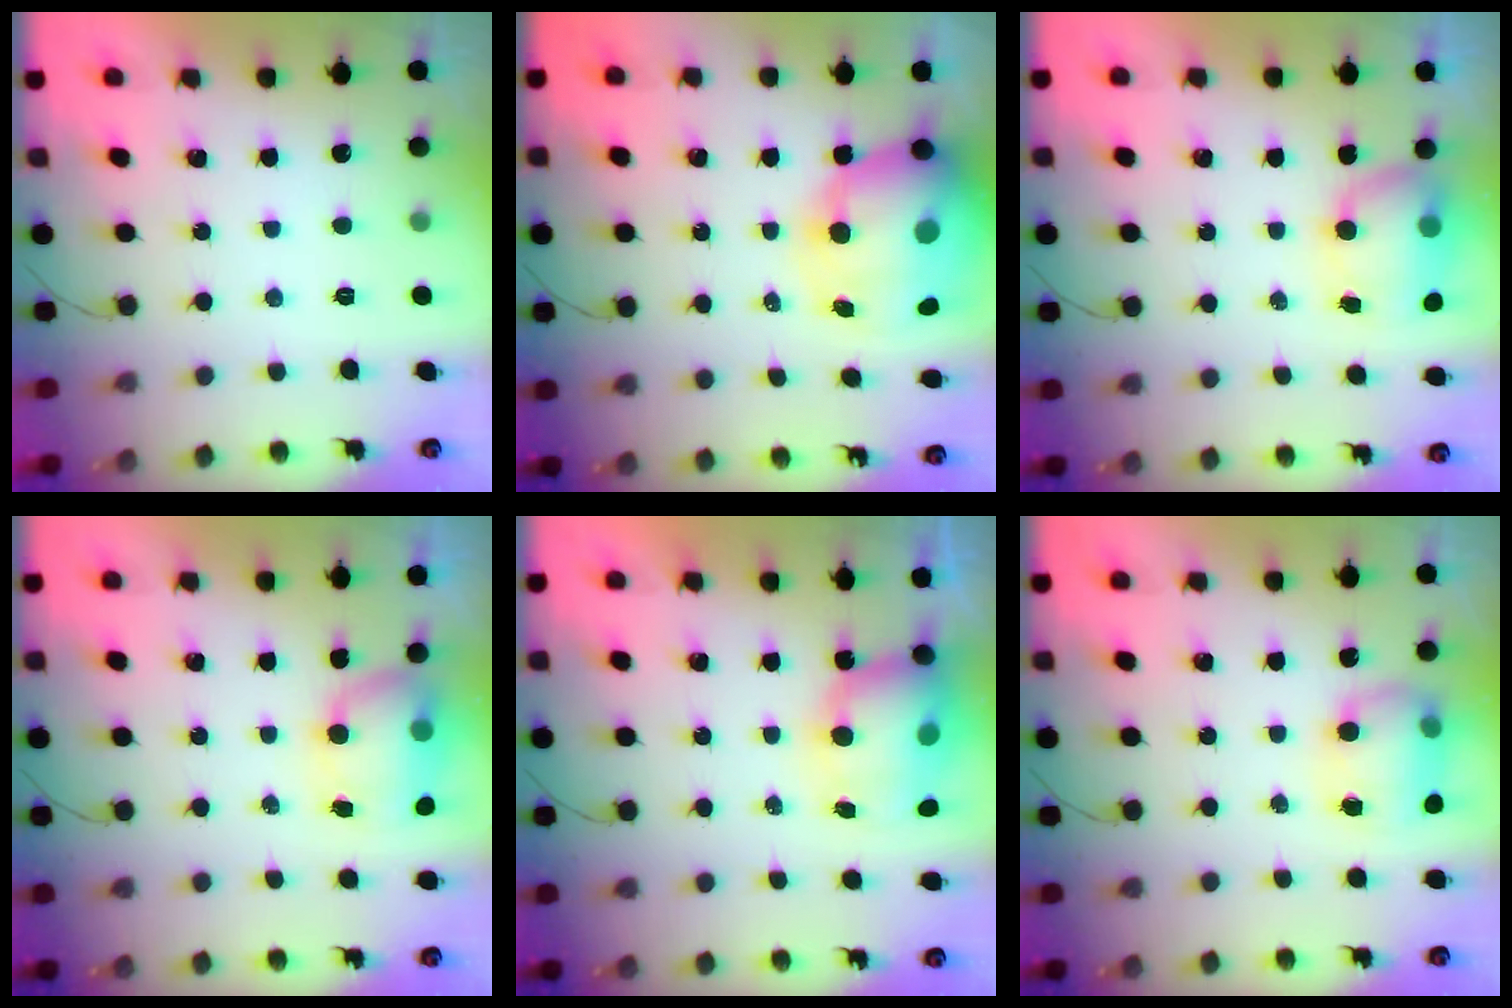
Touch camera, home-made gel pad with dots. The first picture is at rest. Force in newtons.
{"total": 18.4, "press": 17.9, "slide": 4.4}
{"total": 7.0, "press": 7.0, "slide": 1.1}
{"total": 7.0, "press": 7.0, "slide": 1.1}
{"total": 9.8, "press": 9.5, "slide": 2.2}
{"total": 8.0, "press": 8.0, "slide": 0.5}